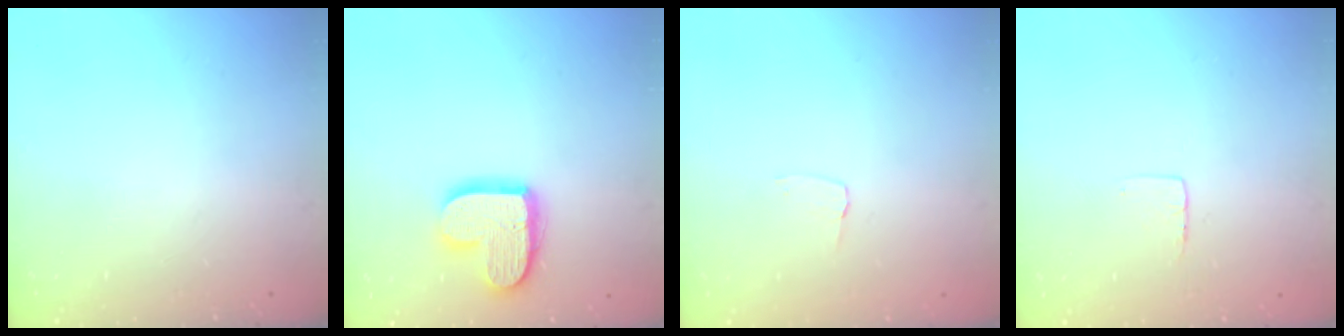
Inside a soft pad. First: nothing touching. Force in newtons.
{"total": 14.2, "press": 14.2, "slide": 1.1}
{"total": 2.6, "press": 2.6, "slide": 0.2}
{"total": 3.5, "press": 3.5, "slide": 0.3}